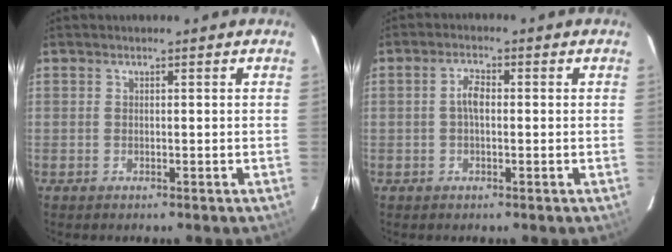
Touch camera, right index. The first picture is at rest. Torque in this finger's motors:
{"motor_torque": [0.64, 0.04, 0.40, 0.06]}